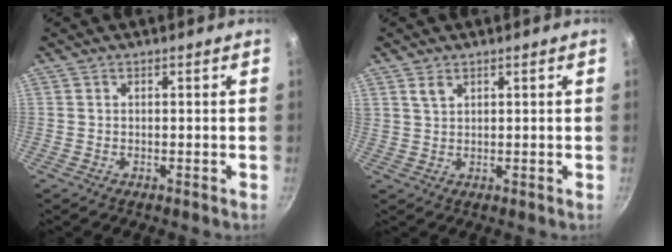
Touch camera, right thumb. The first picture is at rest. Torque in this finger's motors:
{"motor_torque": [0.75, 0.89, 1.41, 1.36, 0.34]}